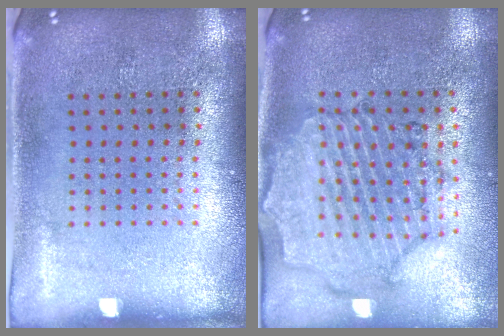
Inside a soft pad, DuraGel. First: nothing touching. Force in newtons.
{"total": 1.6, "press": 1.6, "slide": 0.4}